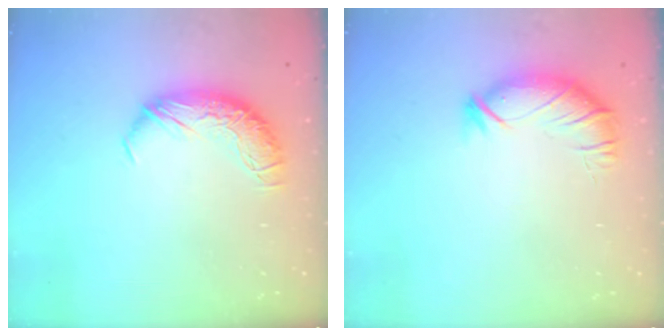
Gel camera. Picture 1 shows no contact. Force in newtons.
{"total": 3.0, "press": 2.3, "slide": 1.9}